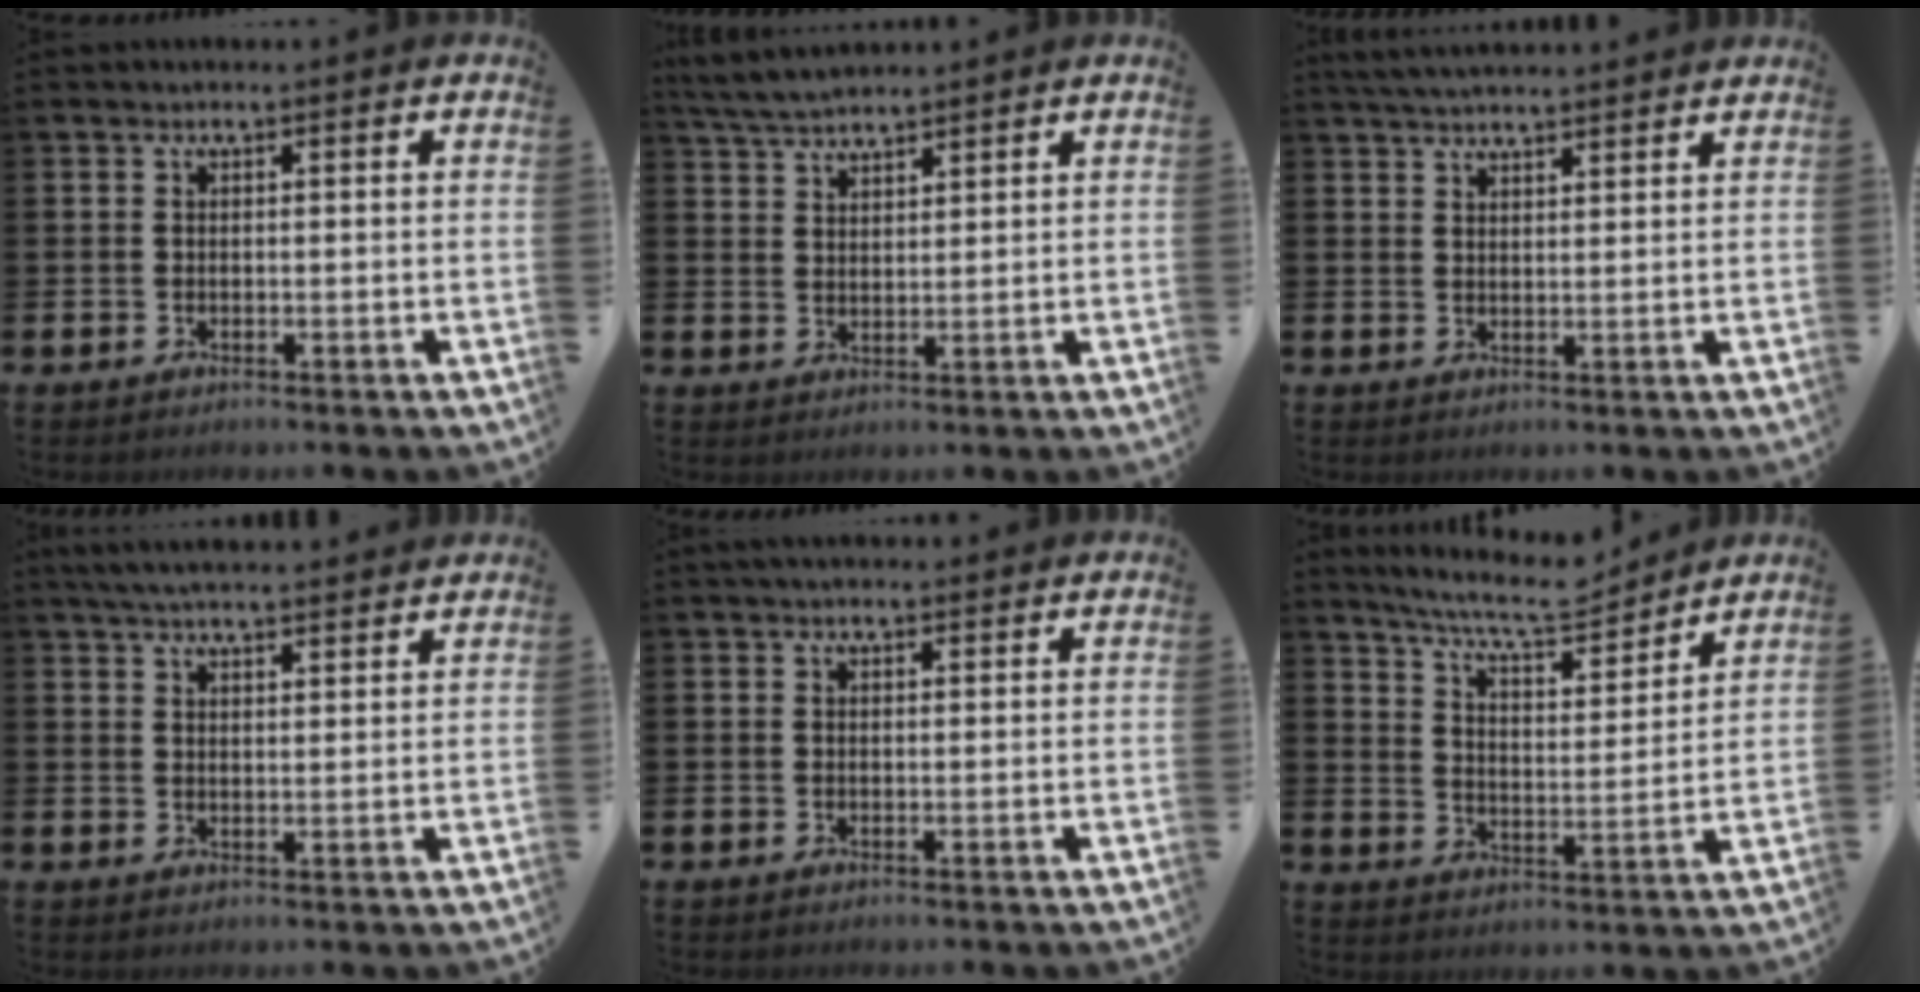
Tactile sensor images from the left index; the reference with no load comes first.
{"total": 4.4, "force": [4.3, 0.5, 1.0], "torque": [-0.034, -0.012, 0.079]}
{"total": 4.0, "force": [3.9, 0.3, 0.7], "torque": [-0.020, -0.013, 0.072]}
{"total": 4.7, "force": [4.6, 0.2, 0.9], "torque": [-0.034, -0.016, 0.085]}
{"total": 1.7, "force": [1.6, 0.4, 0.5], "torque": [-0.001, -0.002, 0.027]}
{"total": 8.5, "force": [7.8, 1.3, 3.1], "torque": [-0.082, -0.044, 0.135]}